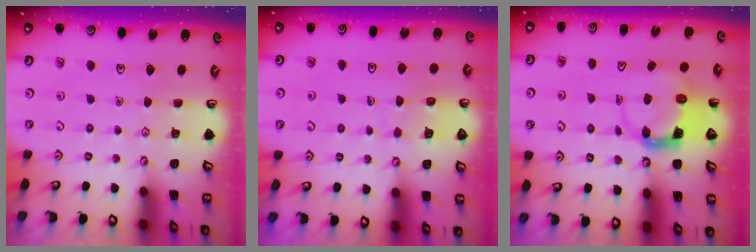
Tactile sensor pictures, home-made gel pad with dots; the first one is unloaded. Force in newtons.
{"total": 5.7, "press": 5.7, "slide": 0.5}
{"total": 4.0, "press": 4.0, "slide": 0.5}